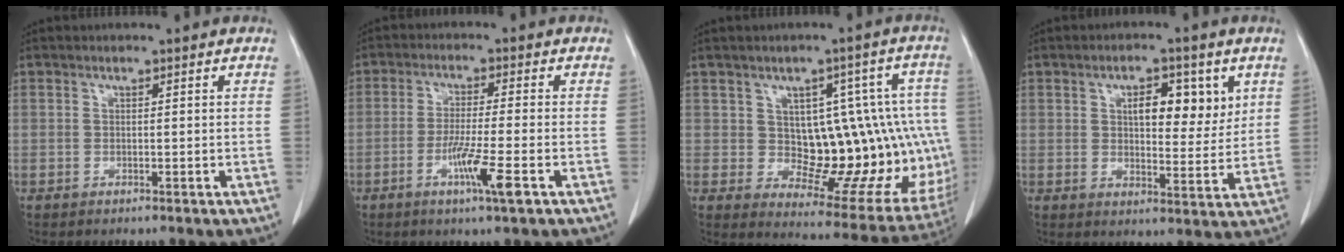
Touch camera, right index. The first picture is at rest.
{"total": 6.9, "force": [-3.0, -0.4, 6.1], "torque": [-0.112, -0.015, -0.054]}
{"total": 16.1, "force": [0.4, 7.8, 14.0], "torque": [-0.146, 0.025, 0.022]}
{"total": 7.8, "force": [3.1, 3.4, 6.3], "torque": [-0.086, 0.003, 0.046]}